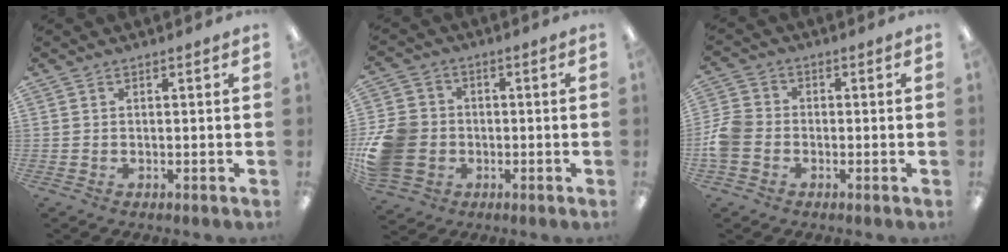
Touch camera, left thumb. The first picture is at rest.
{"total": 12.1, "force": [-2.2, 10.4, 5.9], "torque": [-0.129, 0.026, -0.037]}
{"total": 6.6, "force": [-2.0, 5.2, 3.6], "torque": [-0.084, 0.016, -0.037]}